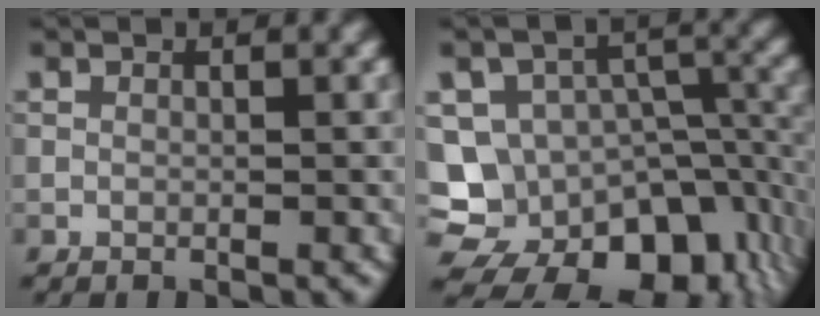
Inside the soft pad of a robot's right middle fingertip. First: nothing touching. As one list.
[{"total": 16.7, "force": [-8.2, 12.1, 8.1], "torque": [-0.123, -0.022, -0.085]}]